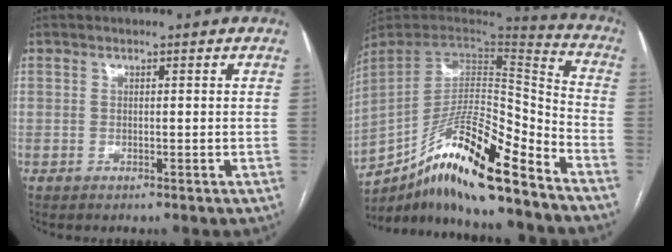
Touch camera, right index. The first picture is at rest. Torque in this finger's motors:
{"motor_torque": [1.12, -1.02, 1.05, 0.21]}